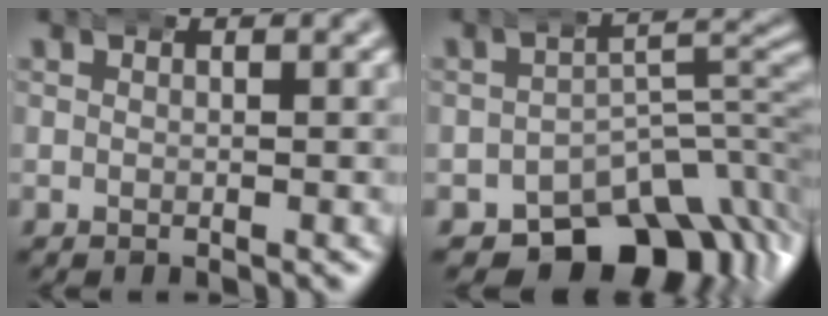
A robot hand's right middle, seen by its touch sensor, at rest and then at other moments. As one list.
[{"total": 13.4, "force": [-8.0, 7.3, 7.9], "torque": [-0.084, -0.007, -0.124]}]